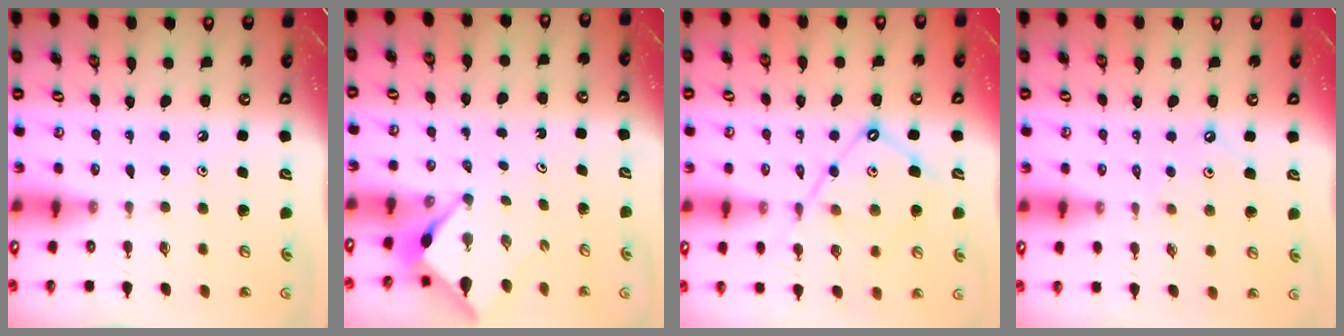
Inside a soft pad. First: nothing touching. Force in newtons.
{"total": 2.8, "press": 2.8, "slide": 0.2}
{"total": 12.5, "press": 12.5, "slide": 1.1}
{"total": 2.6, "press": 2.6, "slide": 0.2}